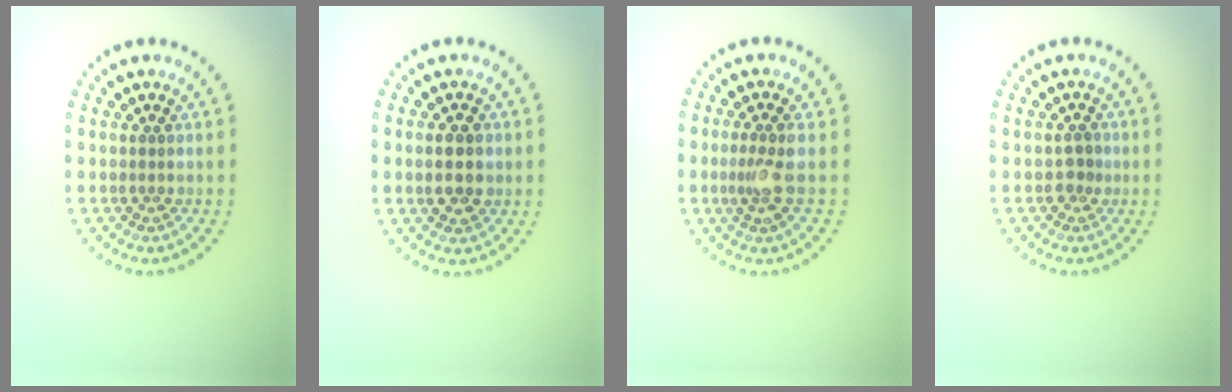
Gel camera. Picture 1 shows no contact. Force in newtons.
{"total": 2.6, "press": 2.6, "slide": 0.1}
{"total": 2.2, "press": 1.6, "slide": 1.5}
{"total": 1.2, "press": 1.1, "slide": 0.4}